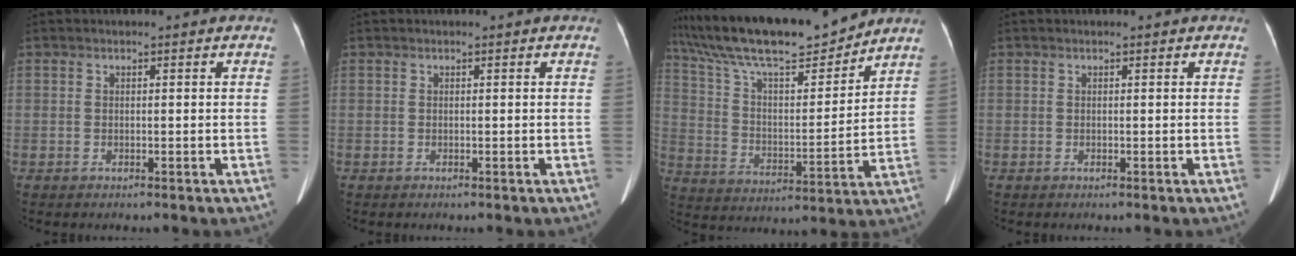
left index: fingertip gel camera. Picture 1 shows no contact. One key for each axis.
{"total": 0.0}
{"total": 19.8, "fx": 16.9, "fy": 2.5, "fz": 9.9, "tx": -0.191, "ty": 0.009, "tz": 0.293}
{"total": 0.0}